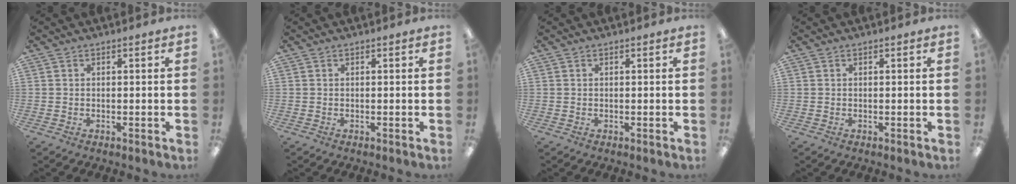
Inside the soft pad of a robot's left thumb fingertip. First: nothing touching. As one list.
[{"total": 0.0}, {"total": 0.0}, {"total": 0.0}]